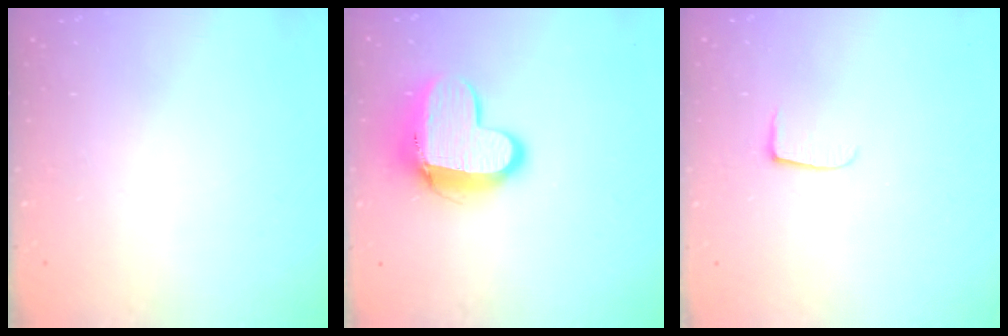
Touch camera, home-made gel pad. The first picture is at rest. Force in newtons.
{"total": 12.1, "press": 12.0, "slide": 1.2}
{"total": 5.6, "press": 5.5, "slide": 0.7}